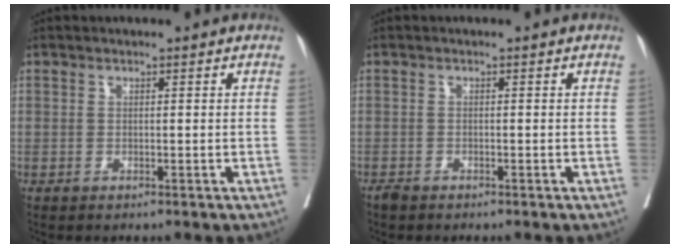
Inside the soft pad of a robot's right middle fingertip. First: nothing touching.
{"total": 0.8, "force": [-0.8, 0.3, 0.2], "torque": [-0.008, -0.001, -0.016]}